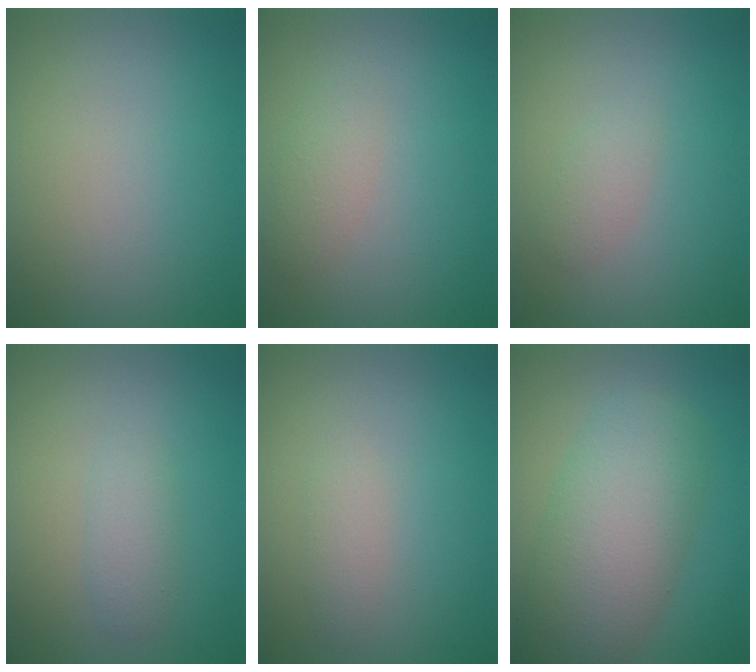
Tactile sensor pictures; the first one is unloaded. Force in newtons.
{"total": 1.7, "press": 1.7, "slide": 0.1}
{"total": 1.4, "press": 1.4, "slide": 0.1}
{"total": 1.7, "press": 1.7, "slide": 0.1}
{"total": 1.2, "press": 1.2, "slide": 0.1}
{"total": 8.0, "press": 8.0, "slide": 0.3}